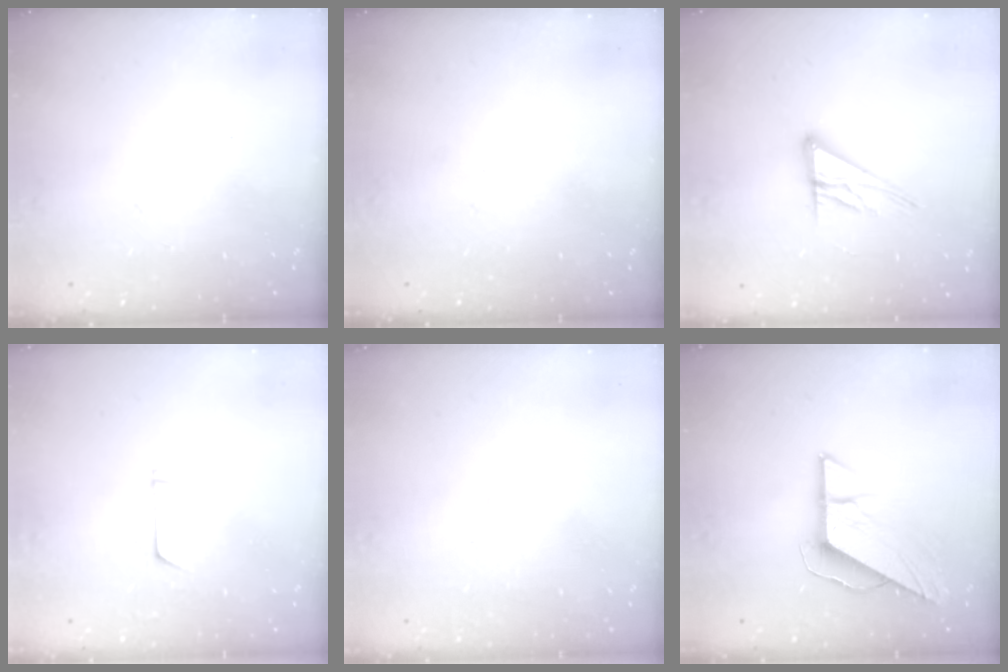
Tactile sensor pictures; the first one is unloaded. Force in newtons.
{"total": 0.0}
{"total": 11.6, "press": 11.5, "slide": 1.0}
{"total": 3.7, "press": 3.6, "slide": 0.4}
{"total": 2.1, "press": 2.1, "slide": 0.2}
{"total": 8.3, "press": 8.3, "slide": 0.7}